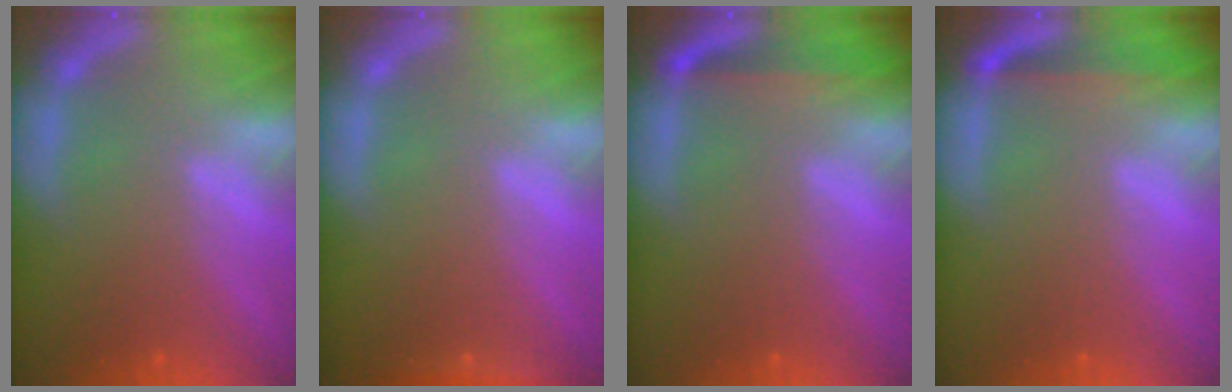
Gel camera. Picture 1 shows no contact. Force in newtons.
{"total": 1.4}
{"total": 3.0}
{"total": 3.0}